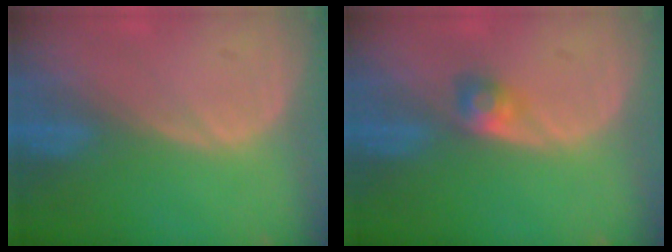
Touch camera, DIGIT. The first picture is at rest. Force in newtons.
{"total": 2.4, "press": 2.3, "slide": 0.7}